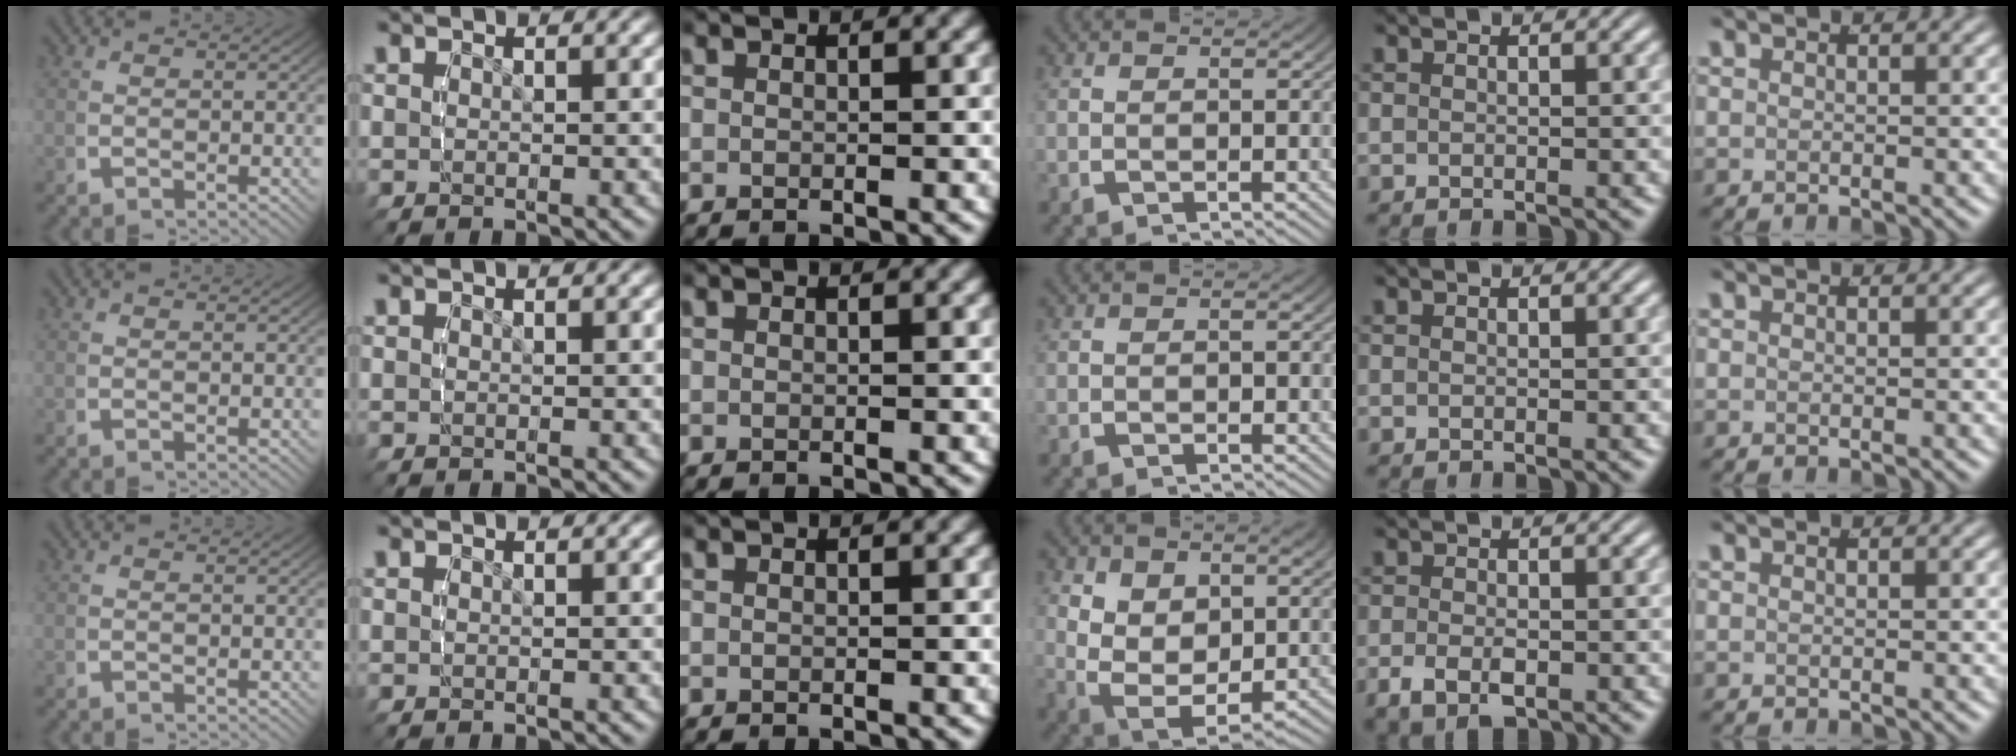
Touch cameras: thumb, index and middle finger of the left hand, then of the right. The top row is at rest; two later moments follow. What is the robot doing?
{"motion": "lift_and_place", "object": "air blower"}